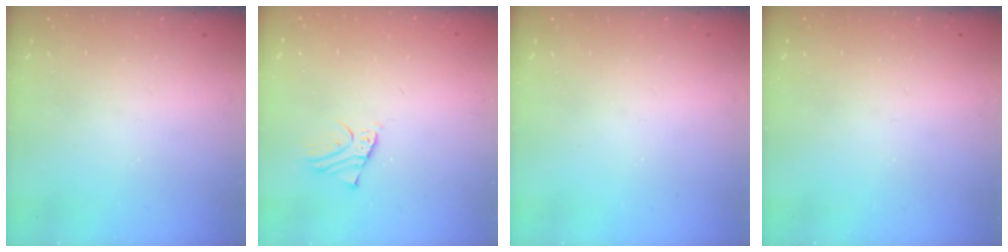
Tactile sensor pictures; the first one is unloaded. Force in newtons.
{"total": 2.0, "press": 2.0, "slide": 0.1}
{"total": 0.0}
{"total": 0.0}